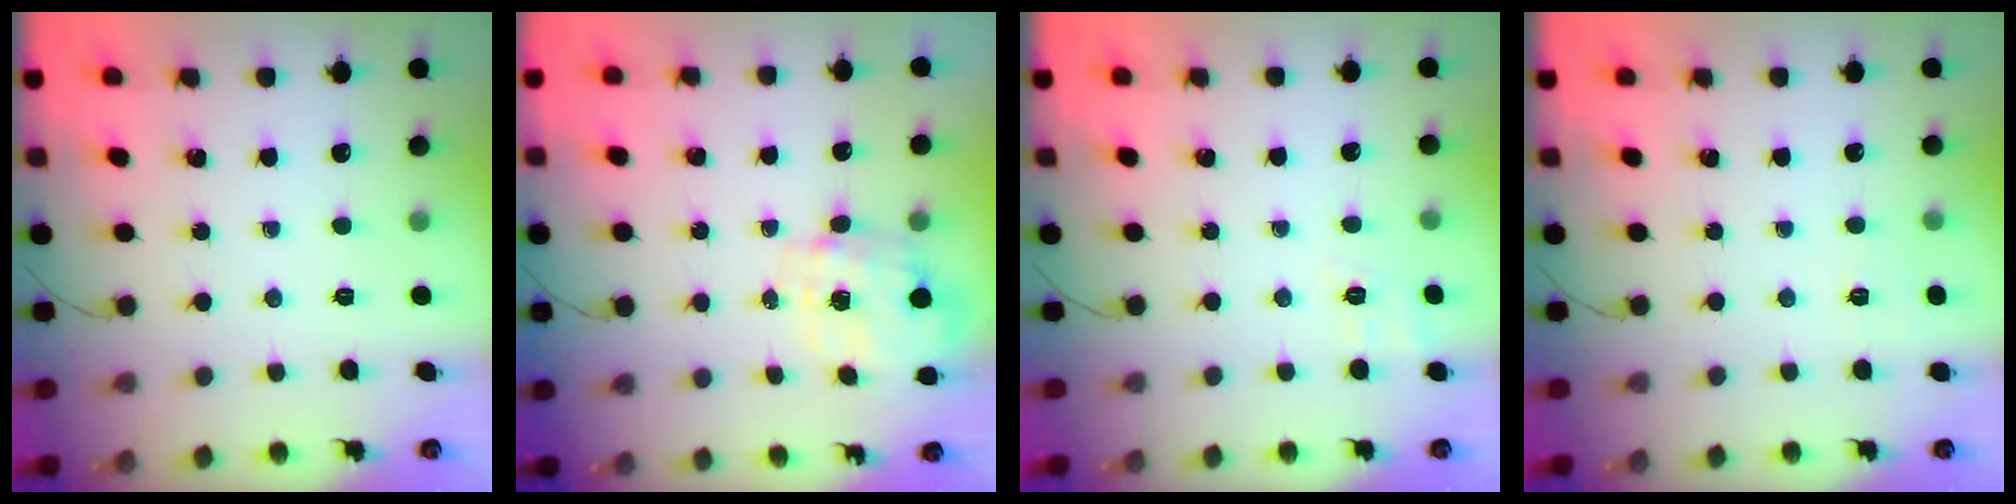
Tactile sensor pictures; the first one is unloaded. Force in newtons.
{"total": 3.8, "press": 3.7, "slide": 0.7}
{"total": 2.8, "press": 2.1, "slide": 1.9}
{"total": 2.7, "press": 2.1, "slide": 1.7}